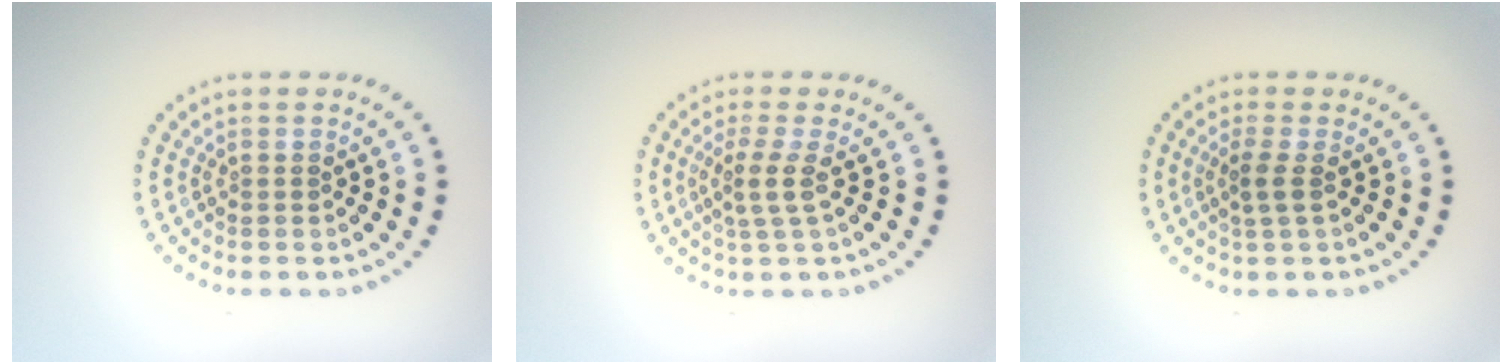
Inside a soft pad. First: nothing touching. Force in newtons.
{"total": 2.1, "press": 1.5, "slide": 1.4}
{"total": 1.6, "press": 1.3, "slide": 1.0}